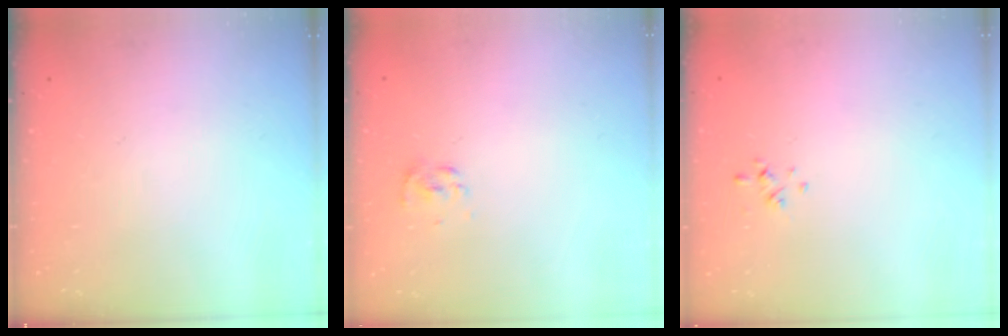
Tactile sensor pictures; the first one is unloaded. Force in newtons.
{"total": 2.3, "press": 2.1, "slide": 0.9}
{"total": 0.6, "press": 0.3, "slide": 0.5}